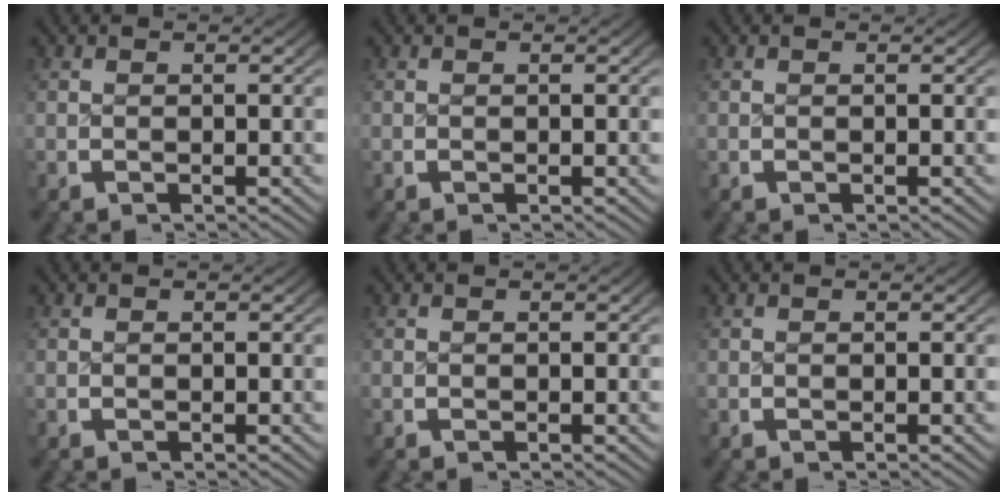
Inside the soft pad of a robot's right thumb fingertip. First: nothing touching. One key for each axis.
{"total": 0.0}
{"total": 0.0}
{"total": 0.0}
{"total": 0.0}
{"total": 0.0}